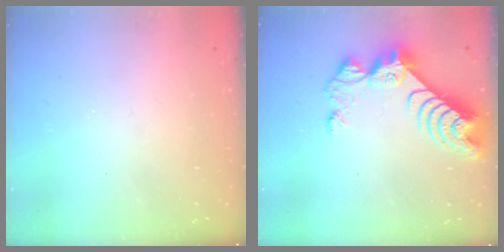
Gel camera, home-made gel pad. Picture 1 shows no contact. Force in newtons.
{"total": 11.1, "press": 11.0, "slide": 1.0}